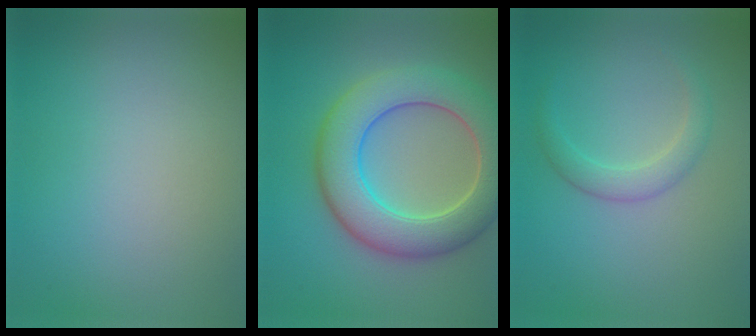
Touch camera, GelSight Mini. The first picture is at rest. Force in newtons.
{"total": 8.8, "press": 8.8, "slide": 0.8}
{"total": 2.1, "press": 2.1, "slide": 0.1}